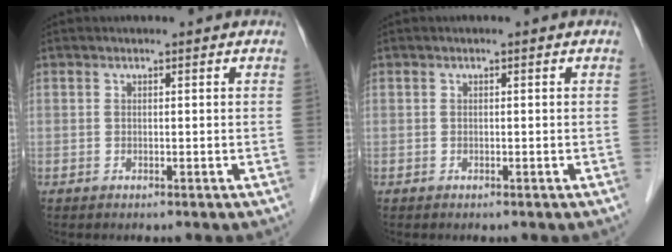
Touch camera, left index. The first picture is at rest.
{"total": 0.0}